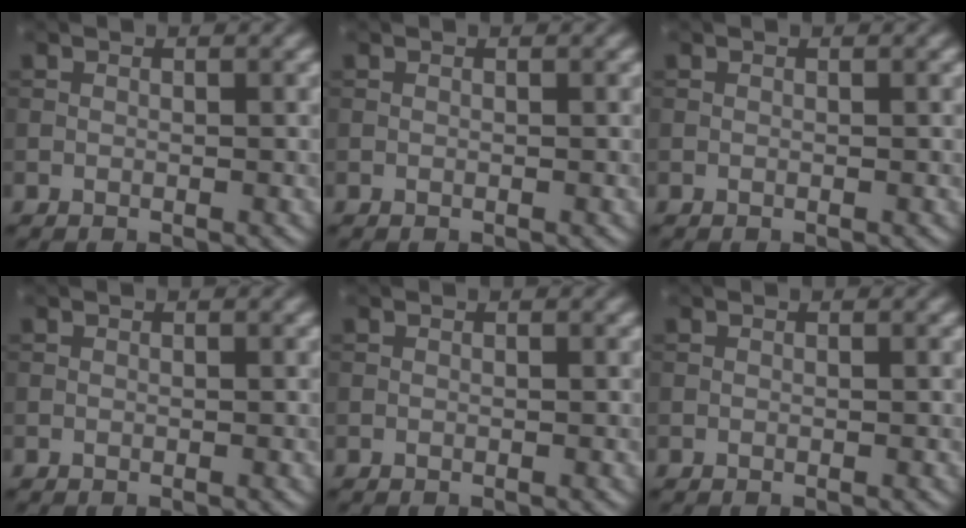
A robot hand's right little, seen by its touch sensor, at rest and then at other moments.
{"total": 0.0}
{"total": 0.0}
{"total": 0.0}
{"total": 0.0}
{"total": 0.0}